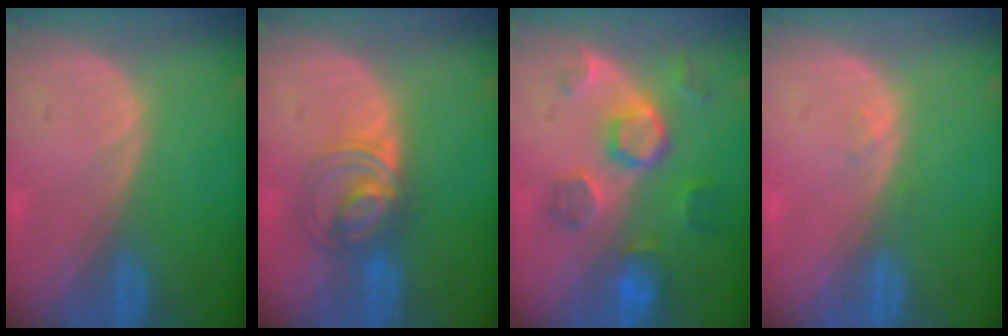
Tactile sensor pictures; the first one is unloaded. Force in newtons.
{"total": 5.8, "press": 5.7, "slide": 0.5}
{"total": 8.6, "press": 7.7, "slide": 3.8}
{"total": 0.9, "press": 0.8, "slide": 0.4}